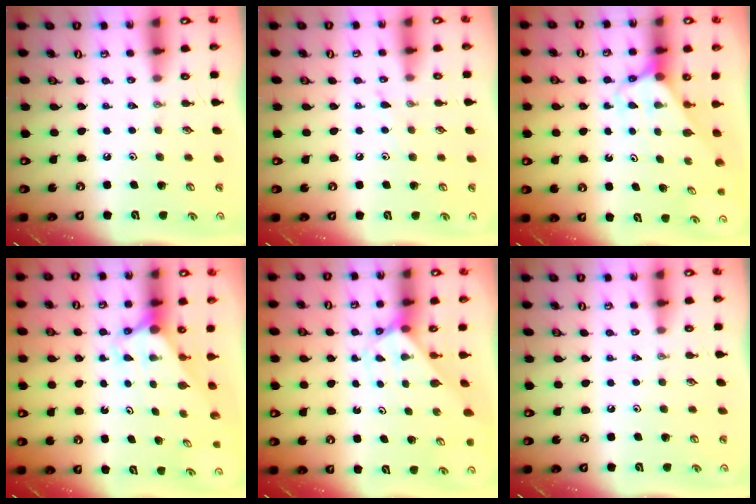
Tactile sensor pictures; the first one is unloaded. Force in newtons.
{"total": 5.8, "press": 5.8, "slide": 0.7}
{"total": 3.0, "press": 3.0, "slide": 0.2}
{"total": 2.7, "press": 2.7, "slide": 0.0}
{"total": 2.0, "press": 2.0, "slide": 0.1}
{"total": 0.0}